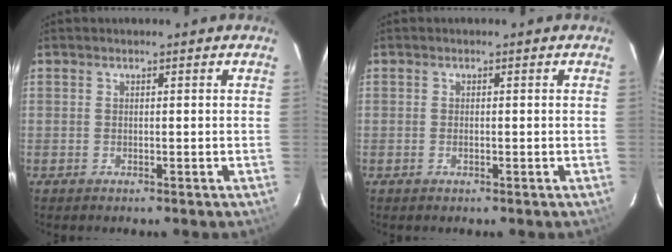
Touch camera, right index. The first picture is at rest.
{"total": 0.7, "force": [-0.2, 0.3, 0.5], "torque": [-0.011, 0.002, -0.004]}